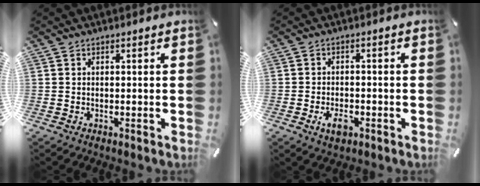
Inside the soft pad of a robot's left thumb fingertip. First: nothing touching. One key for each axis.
{"total": 4.6, "fx": -2.0, "fy": 2.6, "fz": 3.2, "tx": -0.071, "ty": 0.004, "tz": -0.039}